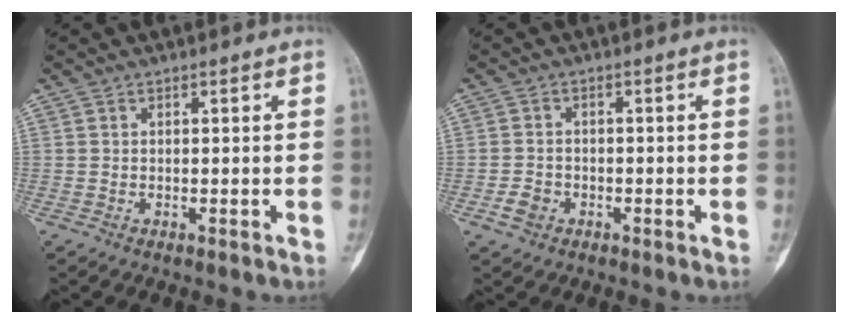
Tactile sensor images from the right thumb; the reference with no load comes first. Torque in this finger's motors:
{"motor_torque": [0.78, 0.14, 0.19, -0.57, 0.06]}